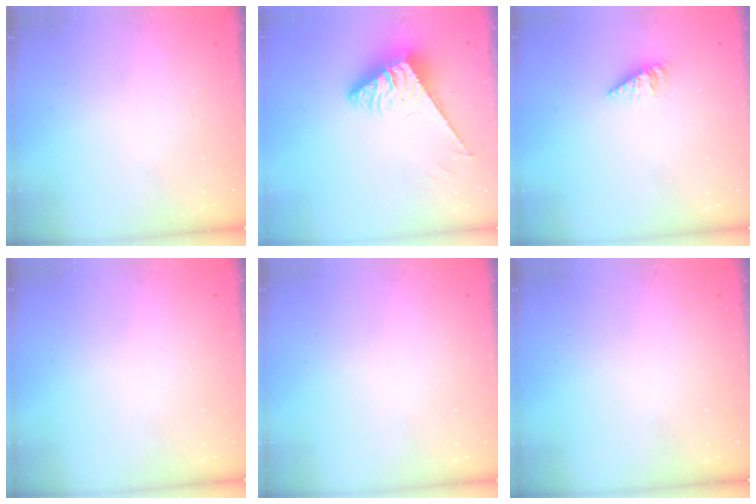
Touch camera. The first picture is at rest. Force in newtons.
{"total": 3.9, "press": 3.8, "slide": 0.4}
{"total": 3.0, "press": 3.0, "slide": 0.4}
{"total": 0.0}
{"total": 0.0}
{"total": 0.0}